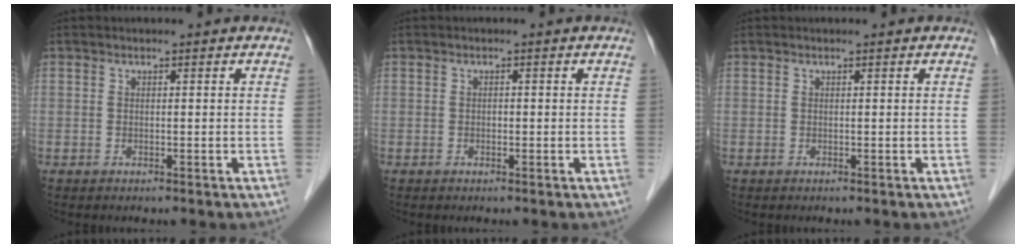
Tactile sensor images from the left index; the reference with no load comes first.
{"total": 0.5, "force": [-0.1, 0.4, 0.4], "torque": [-0.006, 0.003, -0.004]}
{"total": 0.0}